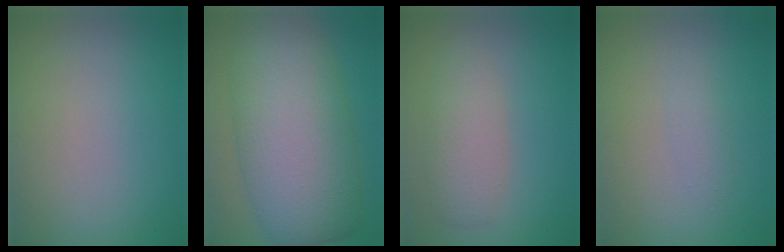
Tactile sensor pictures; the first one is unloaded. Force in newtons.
{"total": 12.5, "press": 12.5, "slide": 0.4}
{"total": 3.0, "press": 3.0, "slide": 0.2}
{"total": 1.0, "press": 1.0, "slide": 0.1}